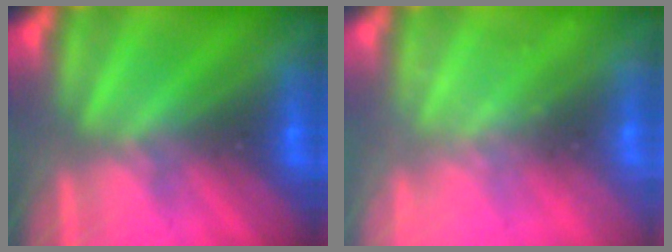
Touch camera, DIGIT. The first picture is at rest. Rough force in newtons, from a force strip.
{"total": 2.3}